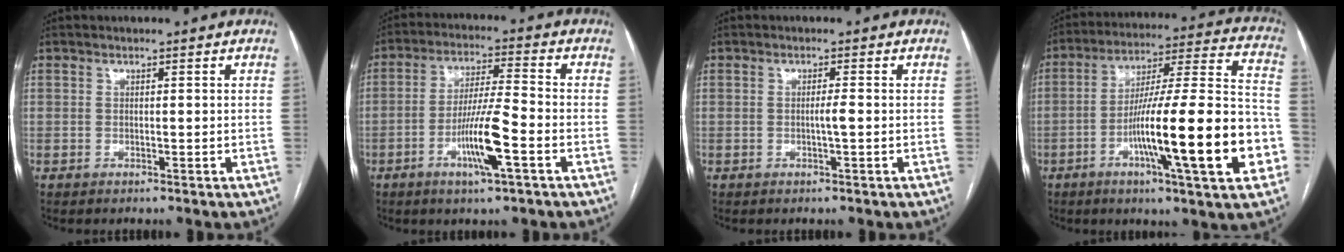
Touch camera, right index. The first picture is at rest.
{"total": 9.7, "force": [-3.7, 0.4, 8.9], "torque": [-0.169, -0.005, -0.068]}
{"total": 1.4, "force": [-0.3, -0.2, 1.4], "torque": [-0.026, 0.000, -0.005]}
{"total": 22.8, "force": [-7.3, 1.5, 21.6], "torque": [-0.299, 0.003, -0.112]}